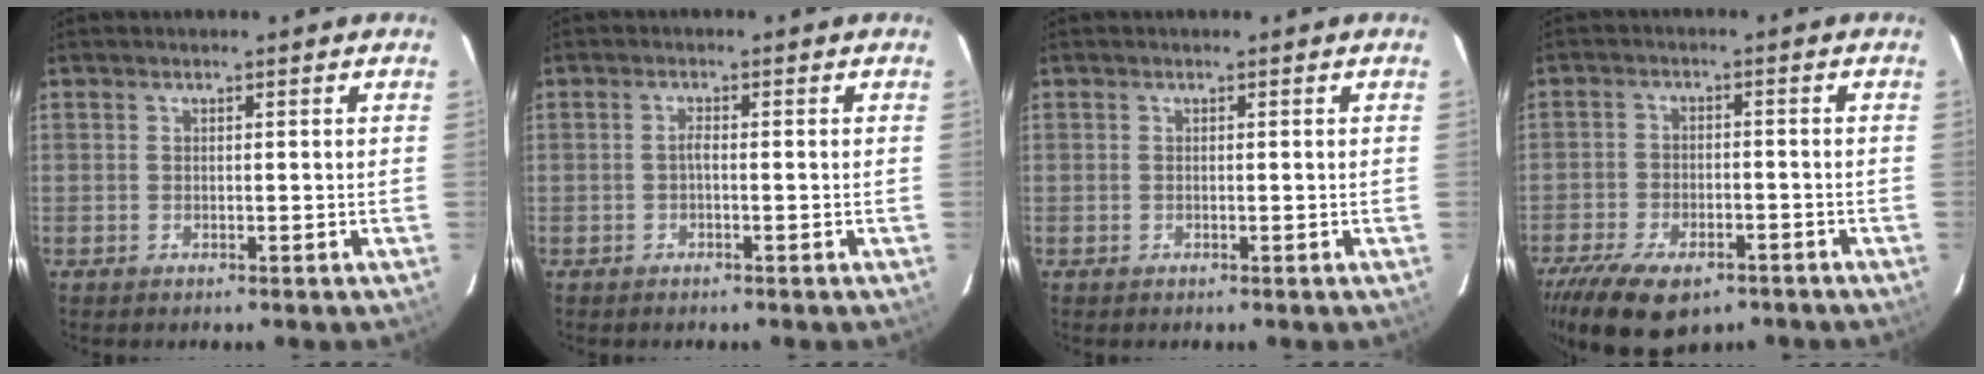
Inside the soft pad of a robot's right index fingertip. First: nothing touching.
{"total": 1.0, "force": [-0.3, 0.3, 0.9], "torque": [-0.019, 0.005, -0.007]}
{"total": 0.0}
{"total": 15.0, "force": [-10.2, 7.0, 8.5], "torque": [-0.191, -0.031, -0.163]}